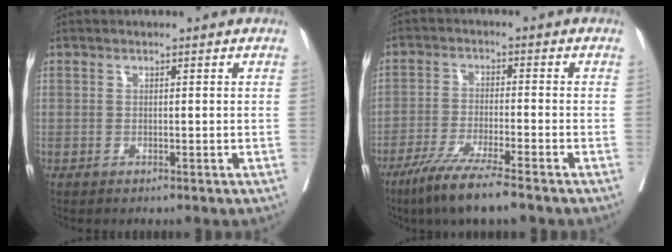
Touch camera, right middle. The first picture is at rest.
{"total": 8.4, "force": [-6.1, -0.2, 5.8], "torque": [-0.103, -0.024, -0.108]}